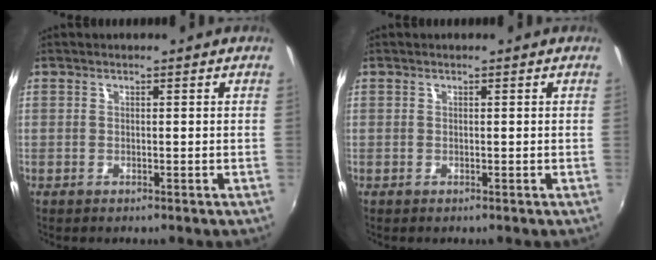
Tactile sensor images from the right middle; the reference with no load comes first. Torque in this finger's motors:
{"motor_torque": [-0.02, -0.01, 0.00, 0.00]}